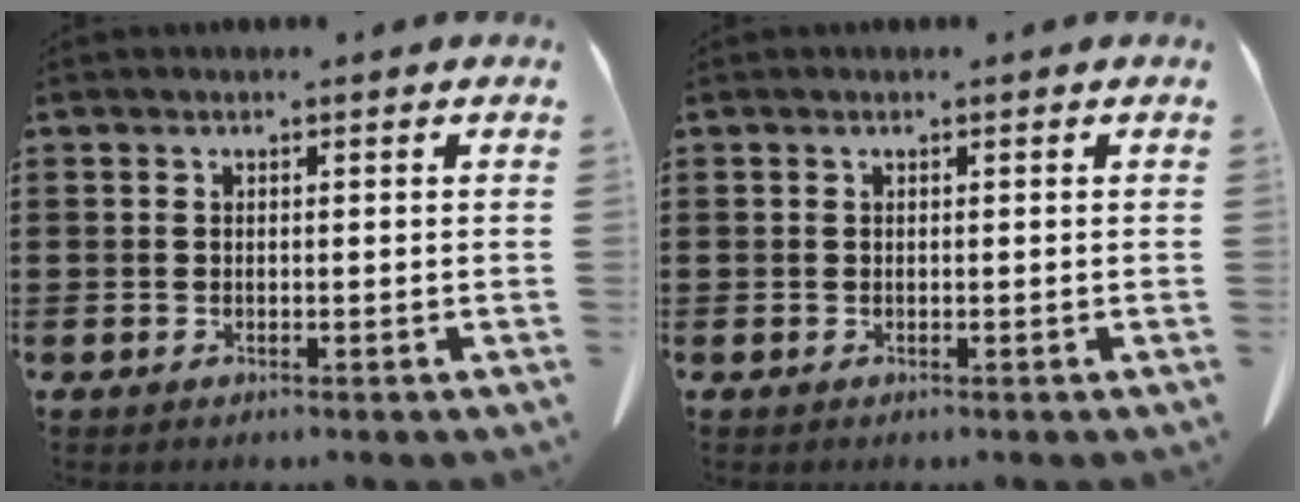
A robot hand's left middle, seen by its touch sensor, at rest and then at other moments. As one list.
[{"total": 0.0}]